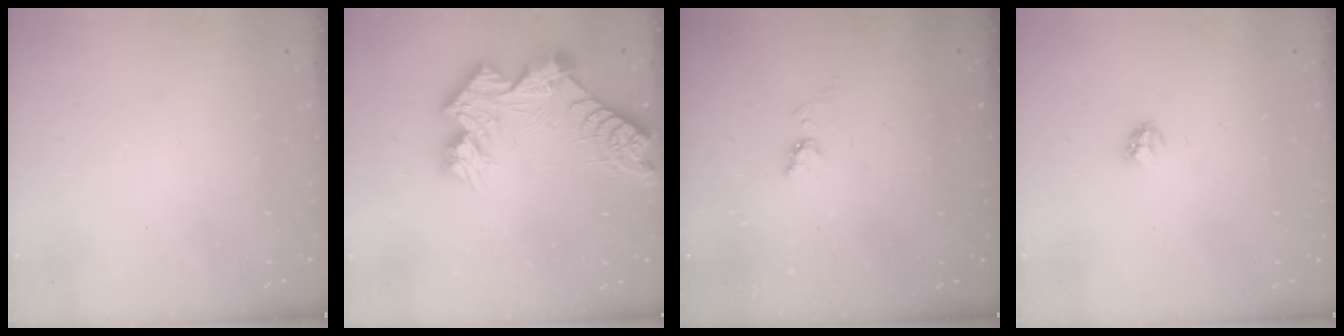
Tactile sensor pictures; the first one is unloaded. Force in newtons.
{"total": 13.4, "press": 13.4, "slide": 1.1}
{"total": 4.0, "press": 3.9, "slide": 0.5}
{"total": 2.8, "press": 2.8, "slide": 0.3}